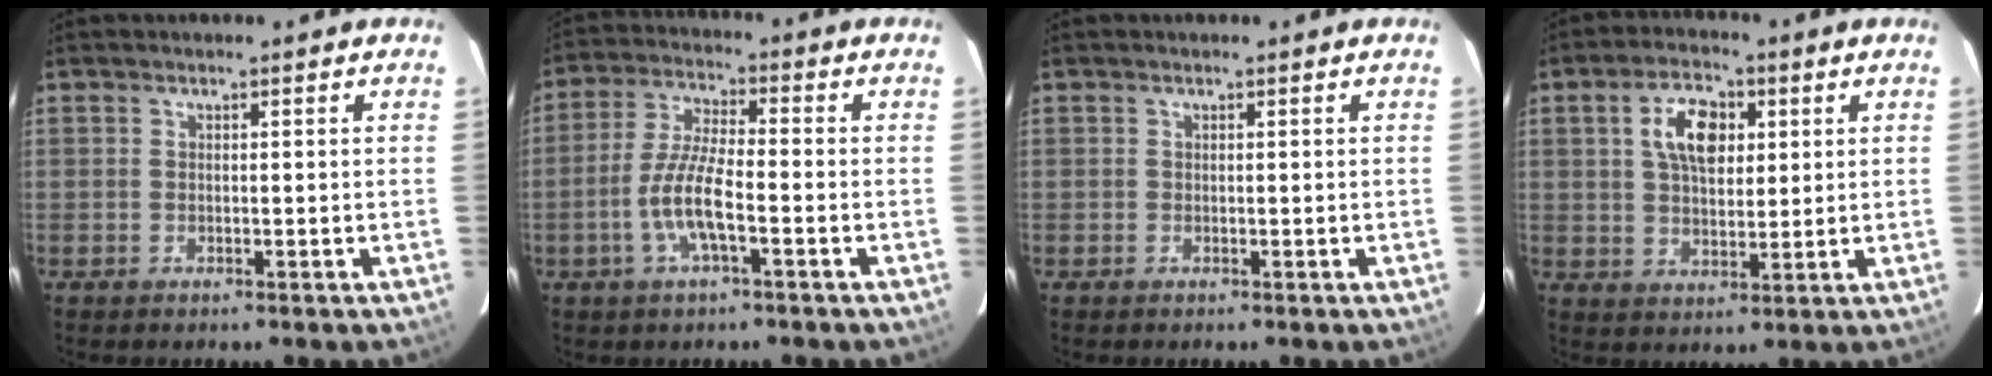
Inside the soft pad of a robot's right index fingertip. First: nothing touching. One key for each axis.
{"total": 8.7, "fx": -3.2, "fy": 1.8, "fz": 7.9, "tx": -0.165, "ty": 0.001, "tz": -0.063}
{"total": 0.0}
{"total": 8.8, "fx": 2.7, "fy": 5.0, "fz": 6.7, "tx": -0.118, "ty": 0.021, "tz": 0.050}